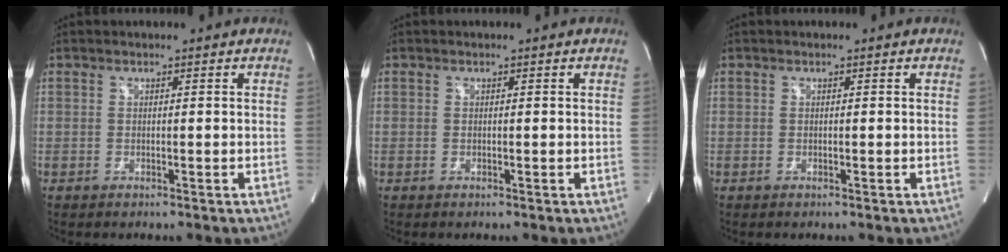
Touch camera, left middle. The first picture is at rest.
{"total": 0.0}
{"total": 0.0}